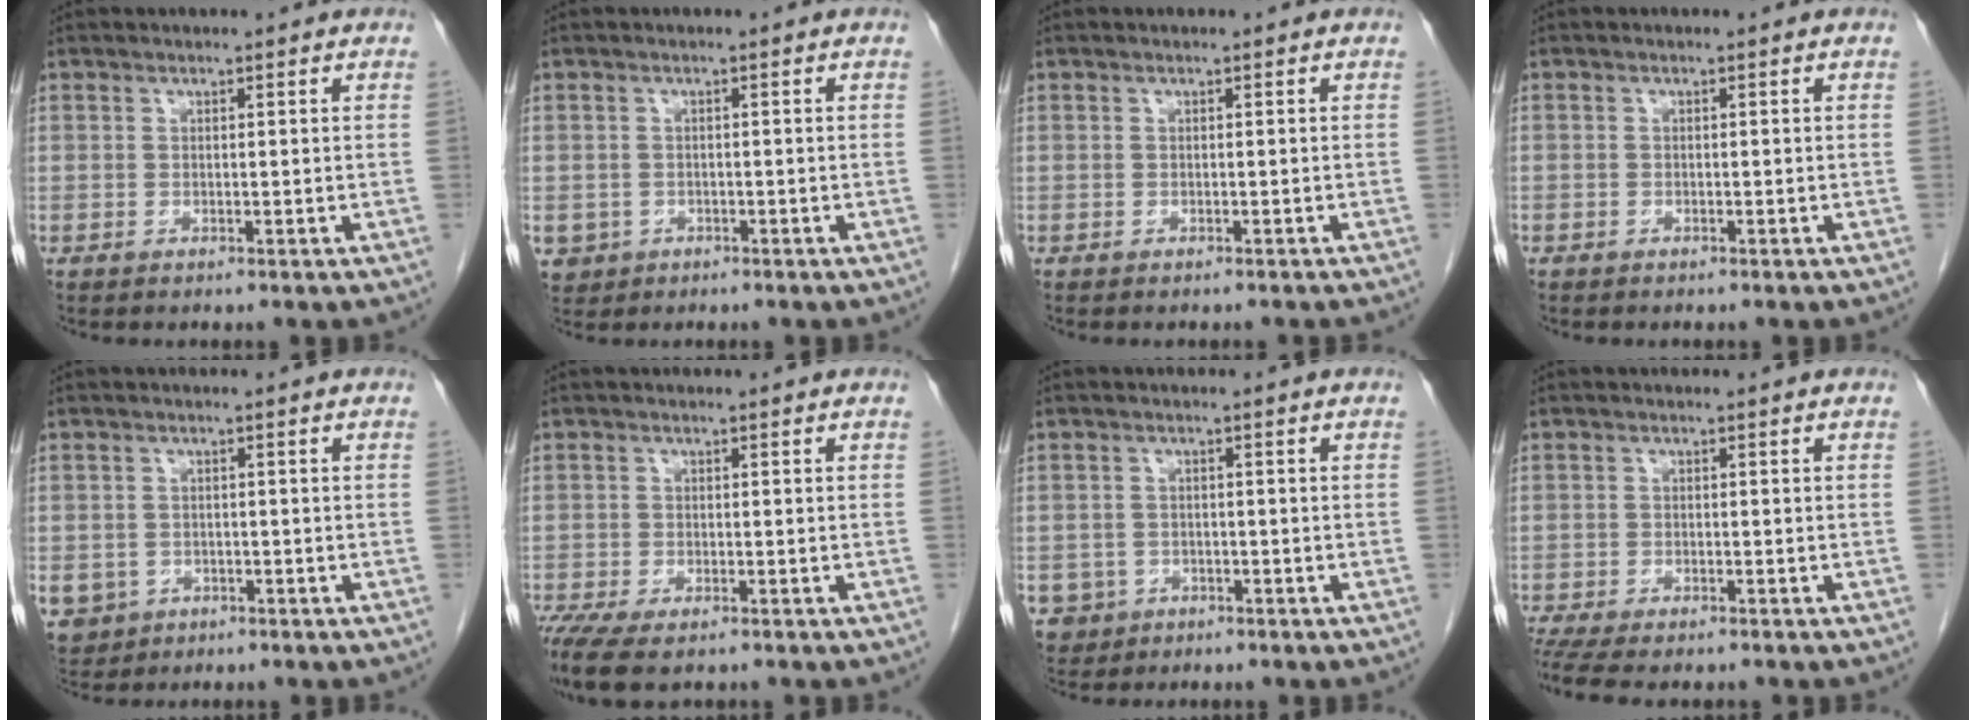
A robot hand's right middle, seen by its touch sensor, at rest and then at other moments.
{"total": 3.7, "force": [-1.6, 3.3, 0.5], "torque": [-0.009, 0.004, -0.022]}
{"total": 3.4, "force": [-3.2, 0.4, 1.2], "torque": [-0.020, -0.007, -0.037]}
{"total": 0.5, "force": [-0.4, 0.3, 0.1], "torque": [-0.006, 0.002, -0.008]}
{"total": 6.9, "force": [-2.8, 6.1, 1.8], "torque": [-0.050, 0.000, -0.037]}
{"total": 8.6, "force": [-6.2, 3.0, 5.1], "torque": [-0.100, -0.018, -0.100]}
{"total": 4.2, "force": [-1.9, 3.8, 0.3], "torque": [-0.005, 0.009, -0.029]}
{"total": 9.3, "force": [-7.7, 2.5, 4.5], "torque": [-0.079, -0.004, -0.114]}